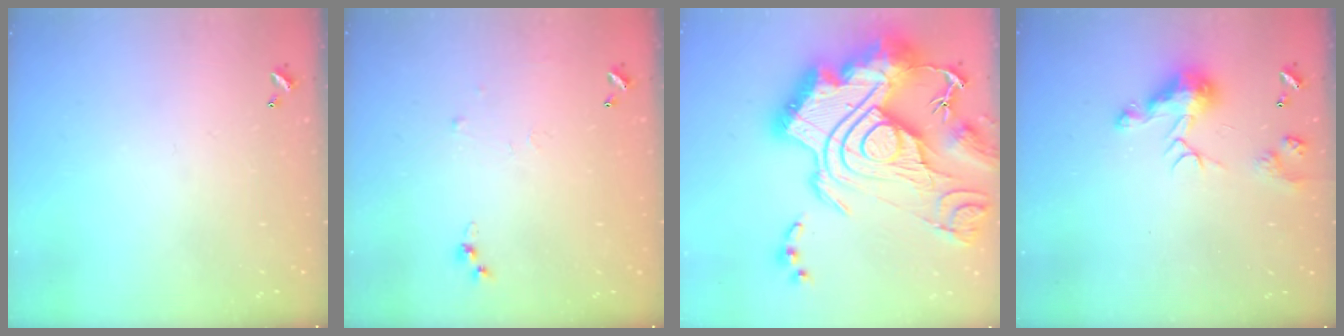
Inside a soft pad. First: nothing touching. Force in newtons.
{"total": 6.2, "press": 6.2, "slide": 0.8}
{"total": 5.0, "press": 4.1, "slide": 2.9}
{"total": 8.2, "press": 8.2, "slide": 1.0}